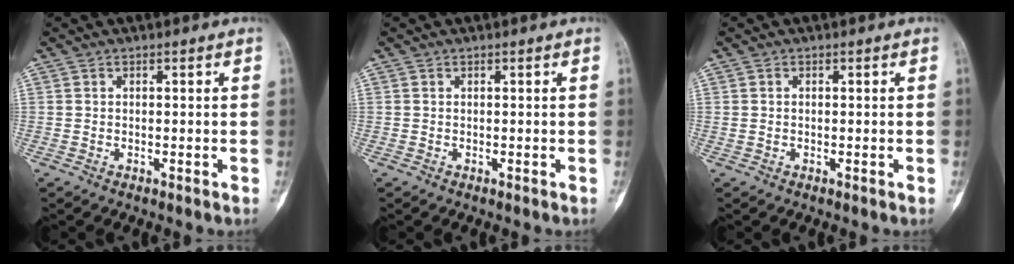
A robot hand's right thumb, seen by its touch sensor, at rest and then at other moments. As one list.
[{"total": 0.0}, {"total": 0.7, "force": [0.0, 0.4, 0.5], "torque": [-0.012, 0.000, 0.003]}]